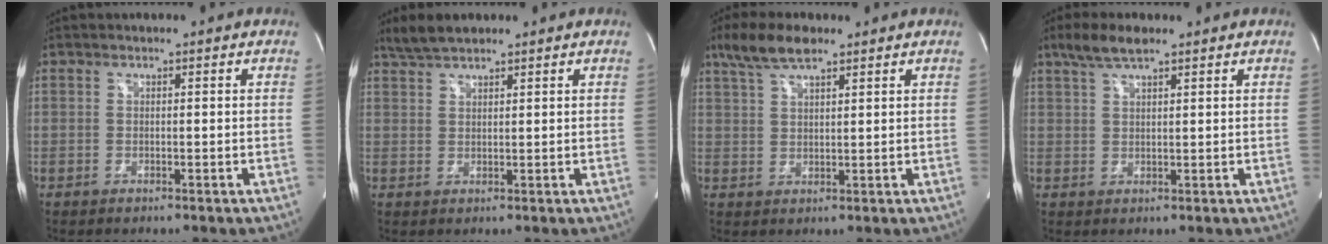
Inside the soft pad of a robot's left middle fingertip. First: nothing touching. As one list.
[{"total": 3.9, "force": [3.3, 0.8, 1.7], "torque": [-0.043, 0.015, 0.068]}, {"total": 6.8, "force": [5.0, 1.7, 4.3], "torque": [-0.096, 0.019, 0.097]}, {"total": 4.8, "force": [3.5, 1.0, 3.1], "torque": [-0.071, 0.016, 0.070]}]